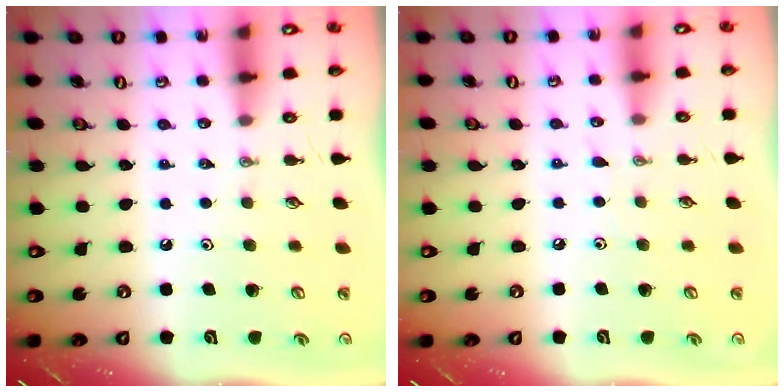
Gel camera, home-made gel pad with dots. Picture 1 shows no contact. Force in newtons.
{"total": 2.3, "press": 2.3, "slide": 0.3}